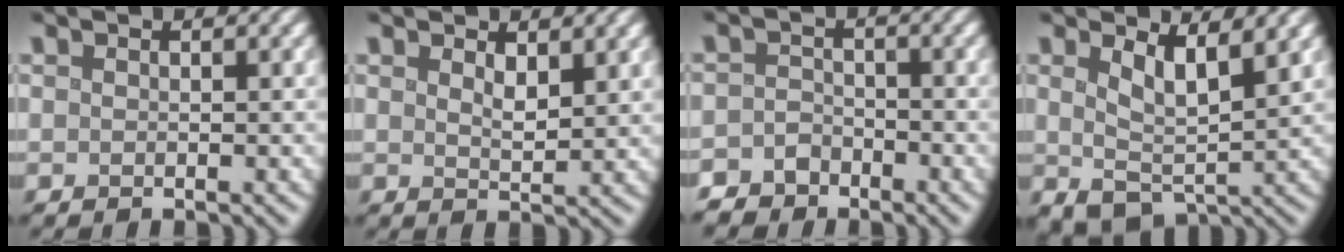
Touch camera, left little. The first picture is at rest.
{"total": 1.6, "force": [0.9, 0.6, 1.1], "torque": [-0.021, -0.005, 0.021]}
{"total": 4.0, "force": [-3.1, 2.5, 0.1], "torque": [0.032, 0.001, -0.052]}
{"total": 3.4, "force": [1.6, 1.4, 2.7], "torque": [-0.061, -0.010, 0.033]}